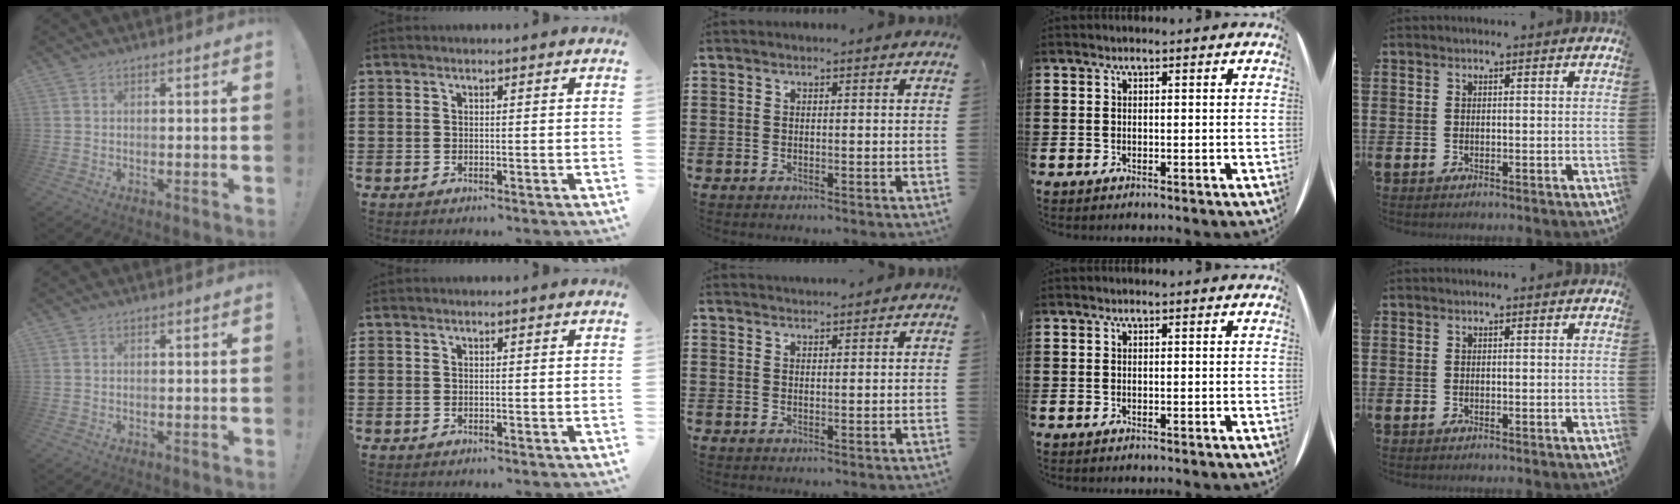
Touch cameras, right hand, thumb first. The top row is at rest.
{"middle": {"total": 1.3, "force": [1.3, 0.0, 0.0], "torque": [-0.003, 0.000, 0.026]}}